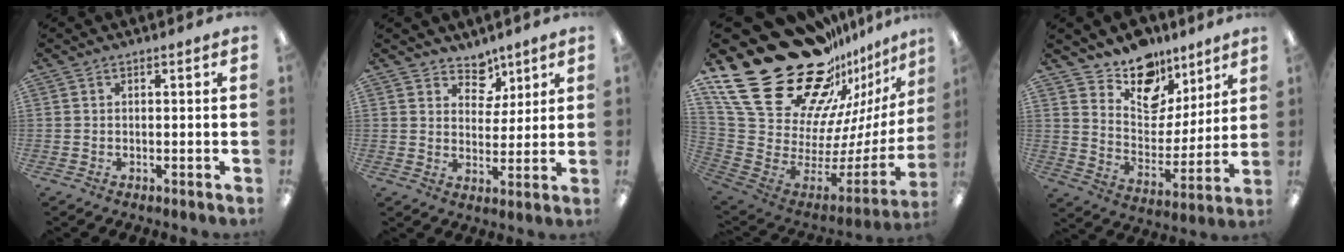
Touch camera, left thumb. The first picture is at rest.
{"total": 6.4, "force": [4.8, 4.1, 0.7], "torque": [-0.006, -0.033, 0.088]}
{"total": 33.7, "force": [21.8, 17.1, 19.2], "torque": [-0.299, -0.174, 0.449]}
{"total": 14.6, "force": [11.1, 8.5, 4.3], "torque": [-0.073, -0.086, 0.206]}